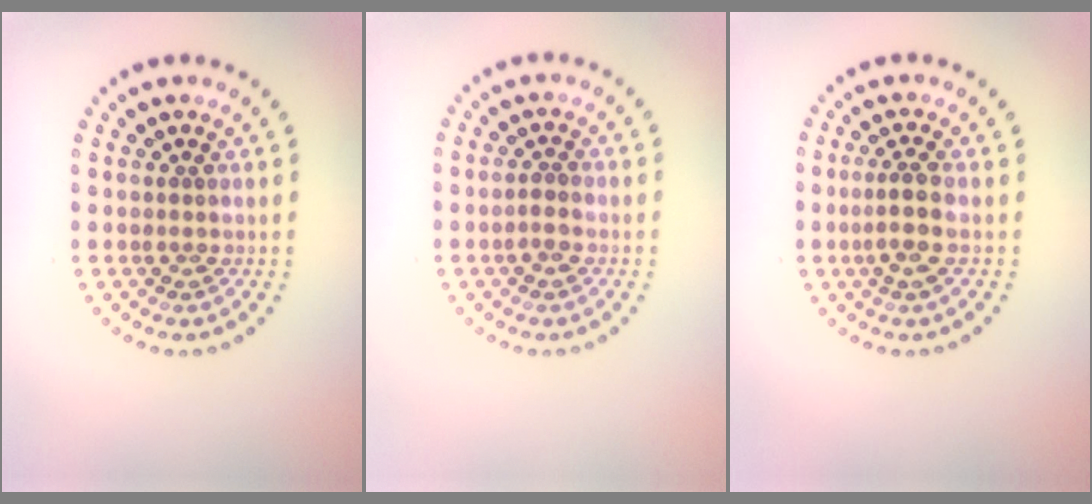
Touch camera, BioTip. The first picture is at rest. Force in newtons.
{"total": 0.8, "press": 0.8, "slide": 0.2}
{"total": 2.5, "press": 2.2, "slide": 1.1}